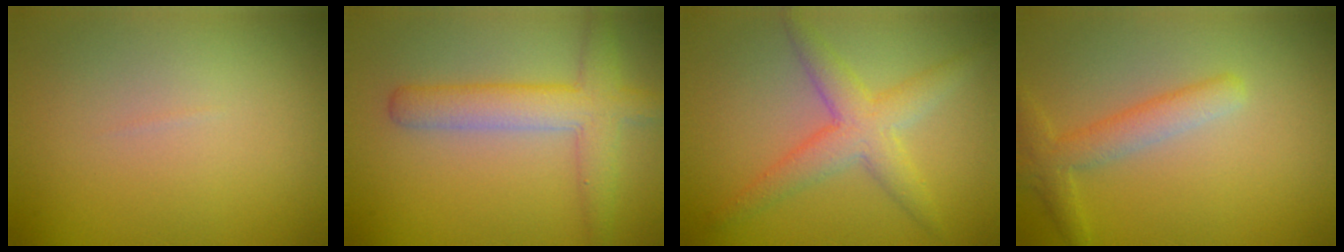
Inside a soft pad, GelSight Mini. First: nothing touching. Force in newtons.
{"total": 4.5, "press": 4.5, "slide": 0.2}
{"total": 4.1, "press": 4.1, "slide": 0.1}
{"total": 2.9, "press": 2.9, "slide": 0.1}